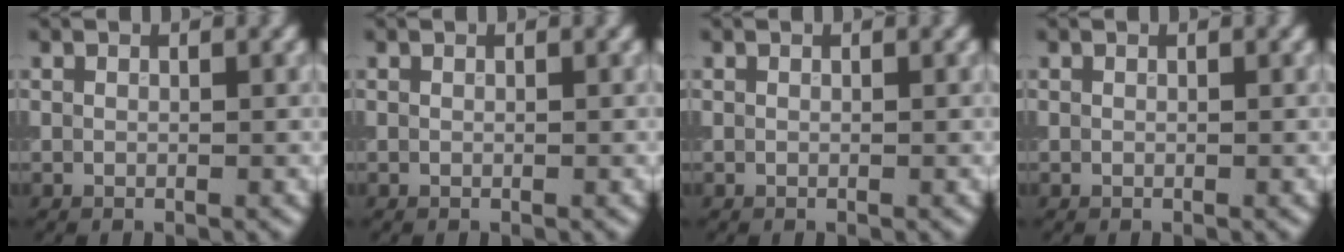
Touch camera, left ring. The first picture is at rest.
{"total": 0.0}
{"total": 0.0}
{"total": 0.0}